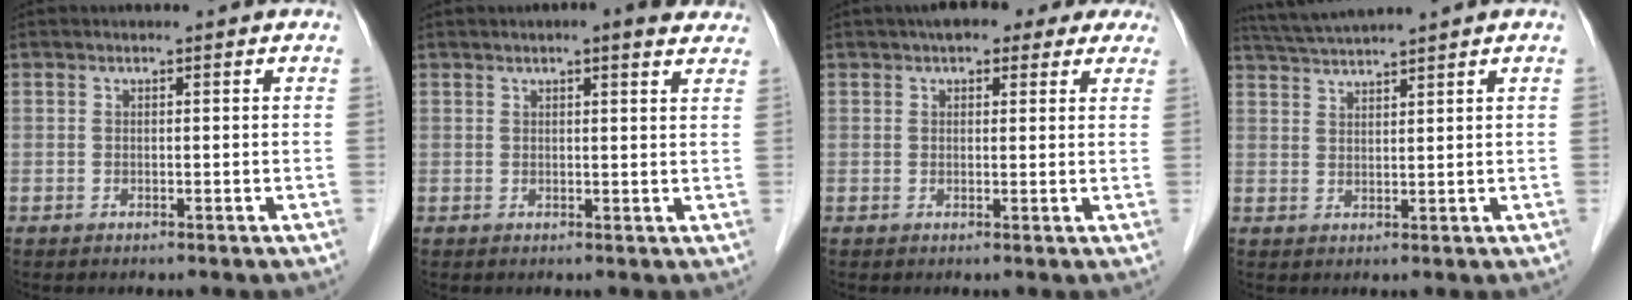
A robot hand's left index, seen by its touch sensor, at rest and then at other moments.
{"total": 5.8, "force": [4.5, 1.2, 3.4], "torque": [-0.040, 0.017, 0.048]}
{"total": 8.3, "force": [6.2, 3.6, 4.2], "torque": [-0.039, 0.028, 0.071]}
{"total": 5.3, "force": [4.8, -1.5, 1.8], "torque": [-0.038, 0.017, 0.091]}